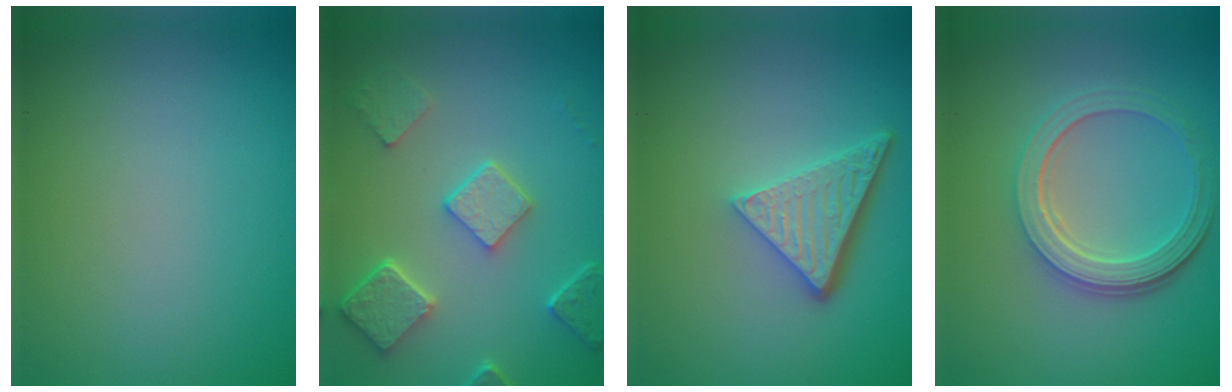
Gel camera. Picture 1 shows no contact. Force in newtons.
{"total": 4.9, "press": 4.0, "slide": 3.0}
{"total": 4.9, "press": 3.5, "slide": 3.4}
{"total": 5.2, "press": 3.9, "slide": 3.5}